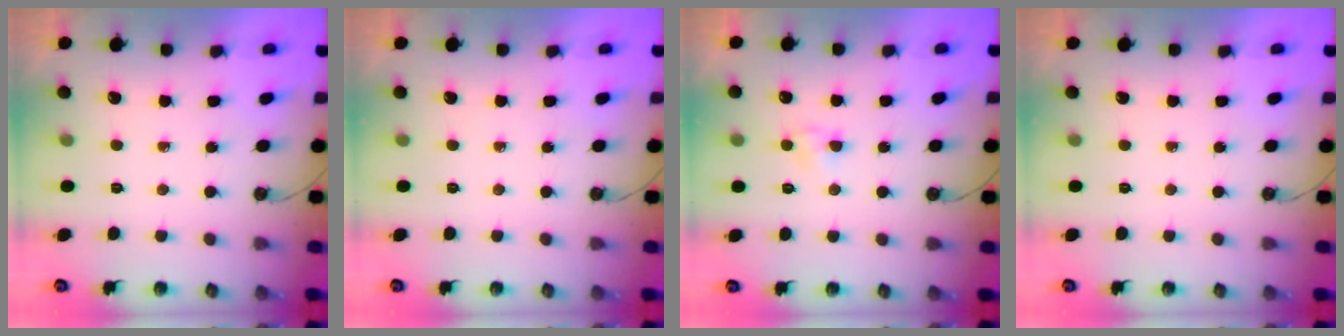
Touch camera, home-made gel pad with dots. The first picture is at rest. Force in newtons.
{"total": 0.0}
{"total": 2.8, "press": 2.8, "slide": 0.3}
{"total": 0.0}